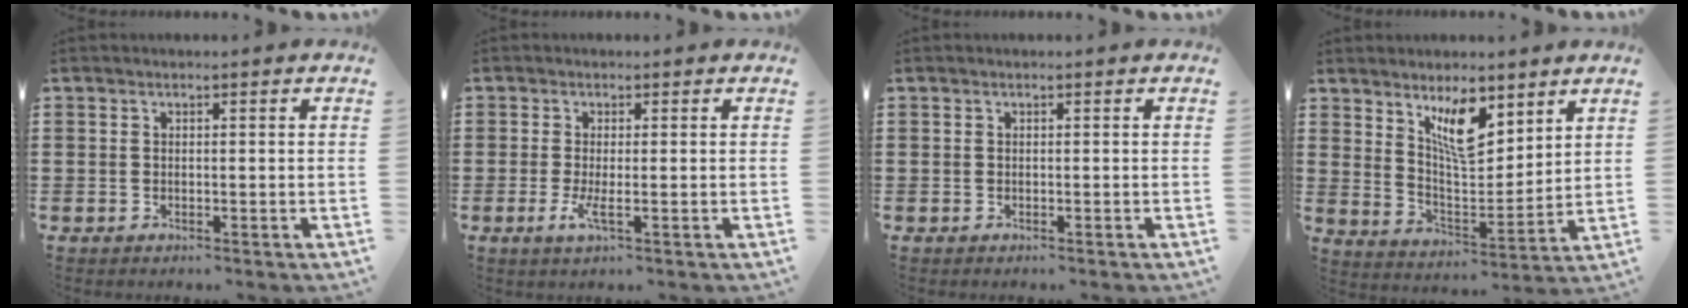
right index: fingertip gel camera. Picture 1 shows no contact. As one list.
[{"total": 2.8, "force": [-0.6, 0.4, 2.7], "torque": [-0.062, -0.010, -0.015]}, {"total": 0.0}, {"total": 9.0, "force": [6.1, 3.5, 5.7], "torque": [-0.097, -0.026, 0.105]}]